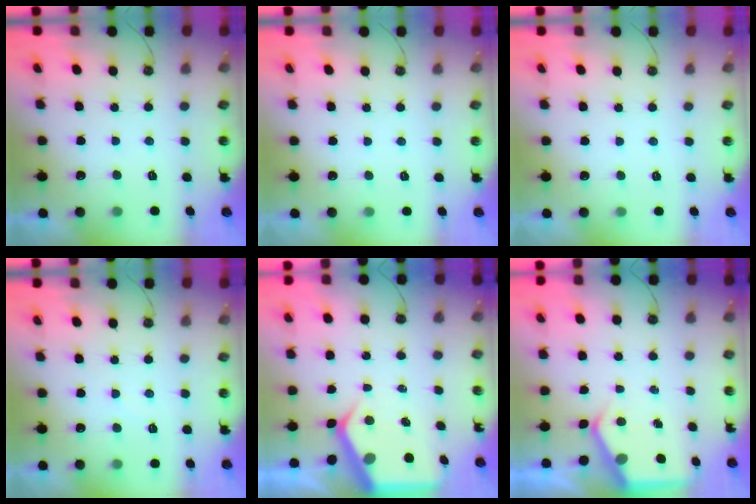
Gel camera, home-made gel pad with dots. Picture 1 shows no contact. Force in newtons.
{"total": 2.3, "press": 2.3, "slide": 0.4}
{"total": 2.3, "press": 2.3, "slide": 0.4}
{"total": 3.8, "press": 3.7, "slide": 0.3}
{"total": 7.0, "press": 7.0, "slide": 0.7}
{"total": 4.4, "press": 4.3, "slide": 0.5}